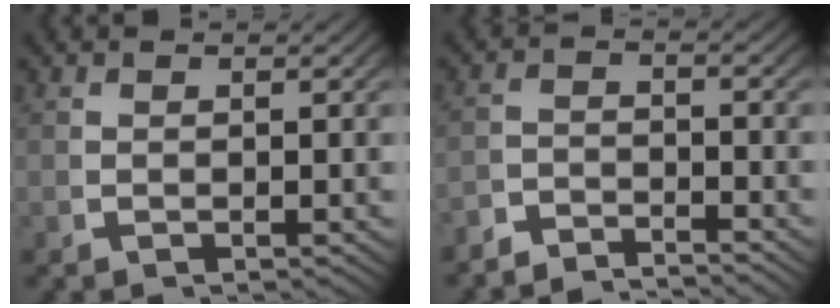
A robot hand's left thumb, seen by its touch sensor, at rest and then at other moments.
{"total": 3.6, "force": [-3.5, 0.3, 0.0], "torque": [0.013, -0.008, -0.069]}